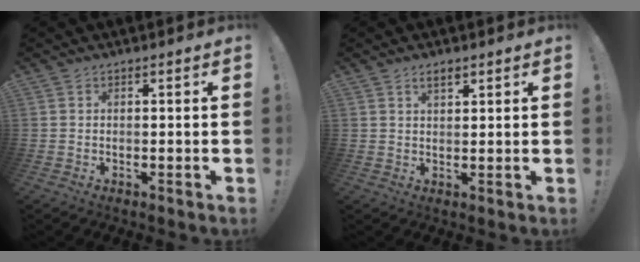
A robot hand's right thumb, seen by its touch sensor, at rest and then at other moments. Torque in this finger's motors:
{"motor_torque": [-0.10, 0.05, 0.31, 0.07, -0.09]}